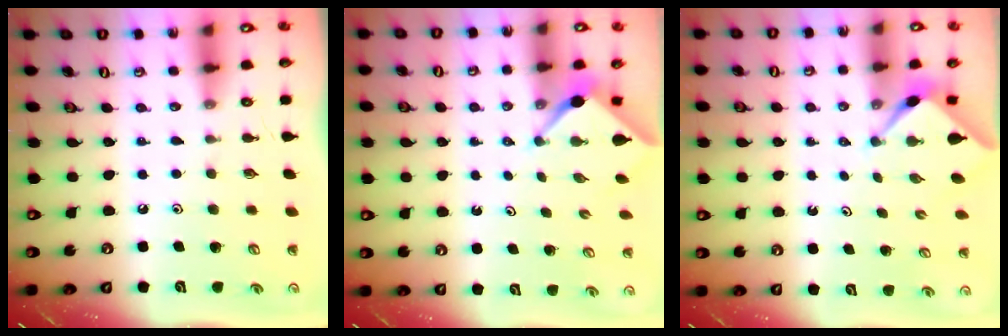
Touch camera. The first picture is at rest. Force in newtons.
{"total": 2.3, "press": 2.3, "slide": 0.3}
{"total": 2.4, "press": 2.3, "slide": 0.3}